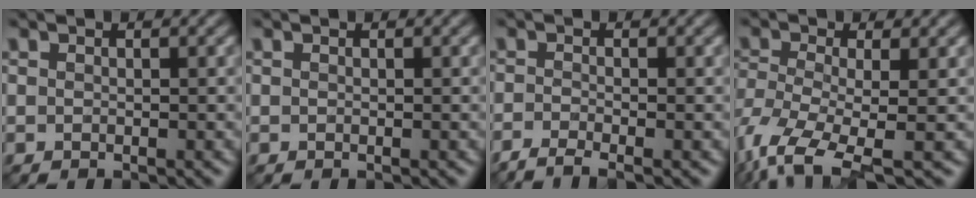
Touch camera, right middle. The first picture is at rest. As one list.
[{"total": 0.0}, {"total": 2.4, "force": [-2.0, 0.0, 1.3], "torque": [-0.033, -0.010, -0.050]}, {"total": 7.6, "force": [-4.4, 2.7, 5.6], "torque": [-0.128, -0.022, -0.093]}]